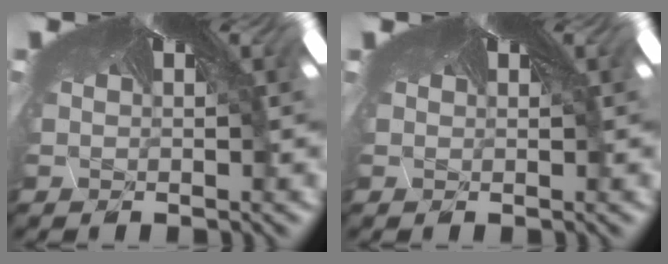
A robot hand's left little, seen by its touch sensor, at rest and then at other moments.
{"total": 0.0}